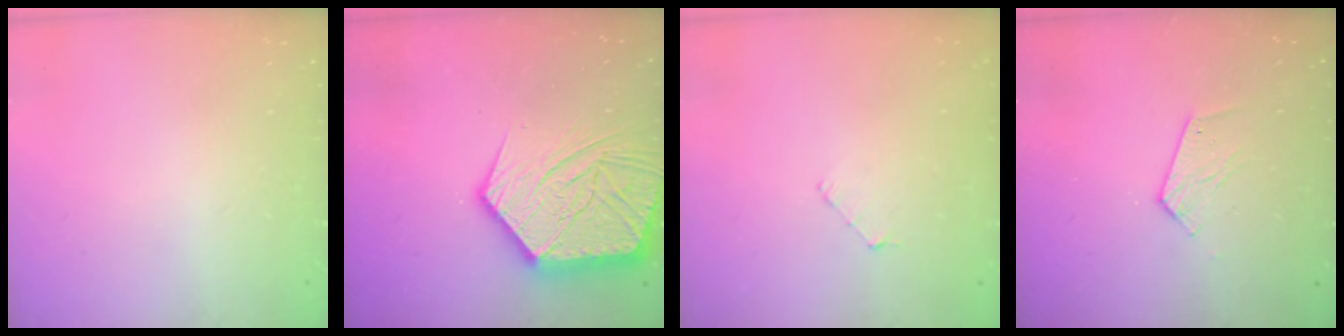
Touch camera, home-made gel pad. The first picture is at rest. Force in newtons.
{"total": 21.3, "press": 21.2, "slide": 1.6}
{"total": 2.9, "press": 2.9, "slide": 0.3}
{"total": 6.8, "press": 6.8, "slide": 0.3}